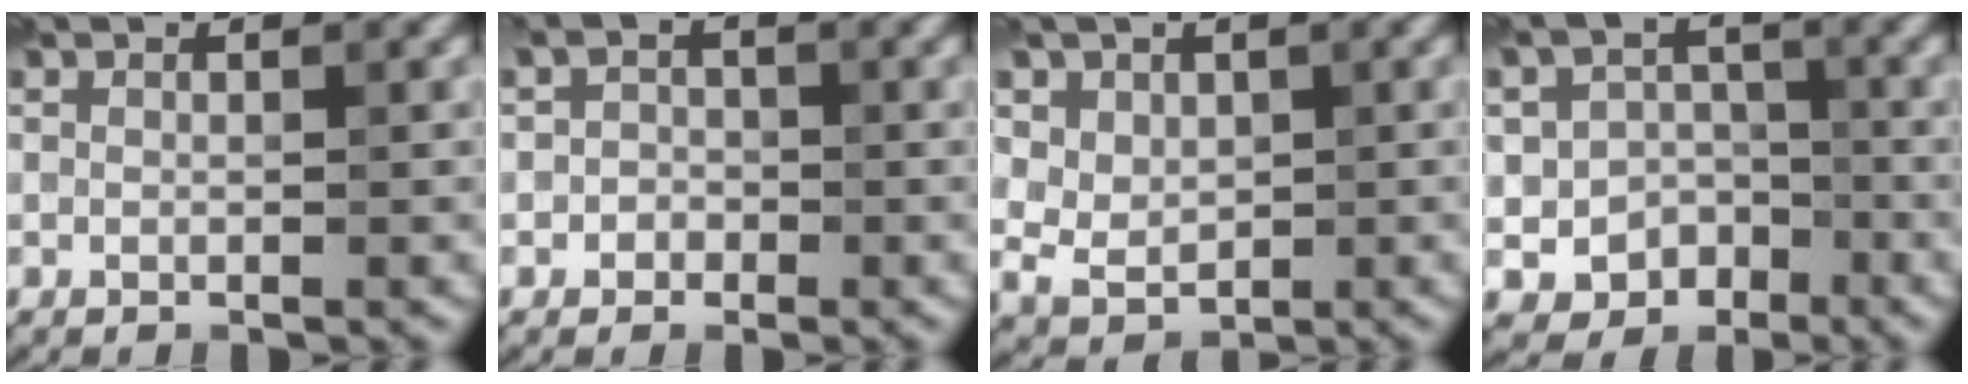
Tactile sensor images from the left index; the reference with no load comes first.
{"total": 1.8, "force": [-0.4, 1.7, 0.5], "torque": [0.001, 0.002, -0.015]}
{"total": 4.4, "force": [2.2, 3.3, 2.0], "torque": [-0.055, -0.003, 0.052]}
{"total": 5.1, "force": [-2.2, 4.3, 1.4], "torque": [0.006, -0.002, -0.043]}